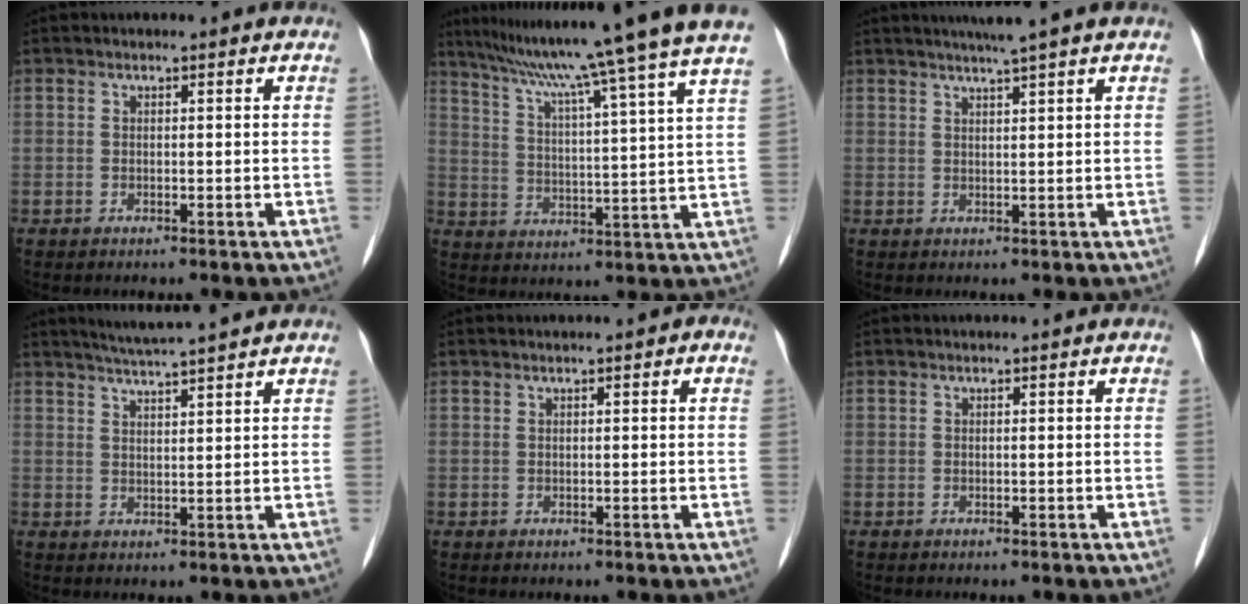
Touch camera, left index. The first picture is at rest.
{"total": 20.3, "force": [17.1, -2.4, 10.6], "torque": [-0.172, -0.027, 0.231]}
{"total": 4.0, "force": [3.1, -1.1, 2.1], "torque": [-0.030, 0.006, 0.053]}
{"total": 6.9, "force": [6.1, -0.8, 3.0], "torque": [-0.057, 0.019, 0.096]}
{"total": 1.3, "force": [0.6, 0.4, 1.1], "torque": [-0.018, 0.011, 0.007]}
{"total": 0.0}